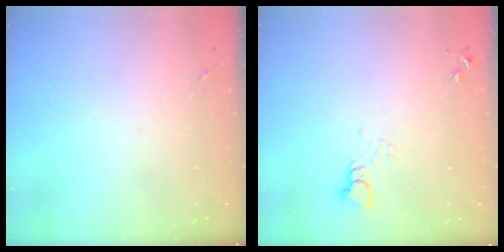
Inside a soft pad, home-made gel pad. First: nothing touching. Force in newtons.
{"total": 3.4, "press": 3.4, "slide": 0.3}